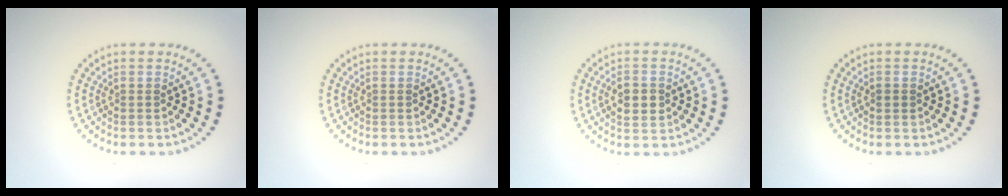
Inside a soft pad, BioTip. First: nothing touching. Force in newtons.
{"total": 0.0}
{"total": 2.6, "press": 2.6, "slide": 0.1}
{"total": 0.8, "press": 0.8, "slide": 0.0}